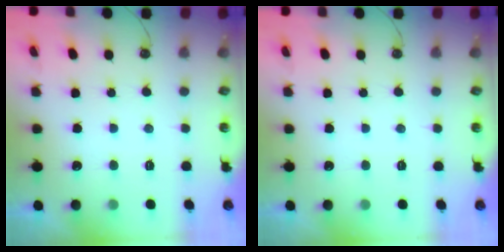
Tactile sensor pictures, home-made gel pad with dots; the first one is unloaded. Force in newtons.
{"total": 0.0}